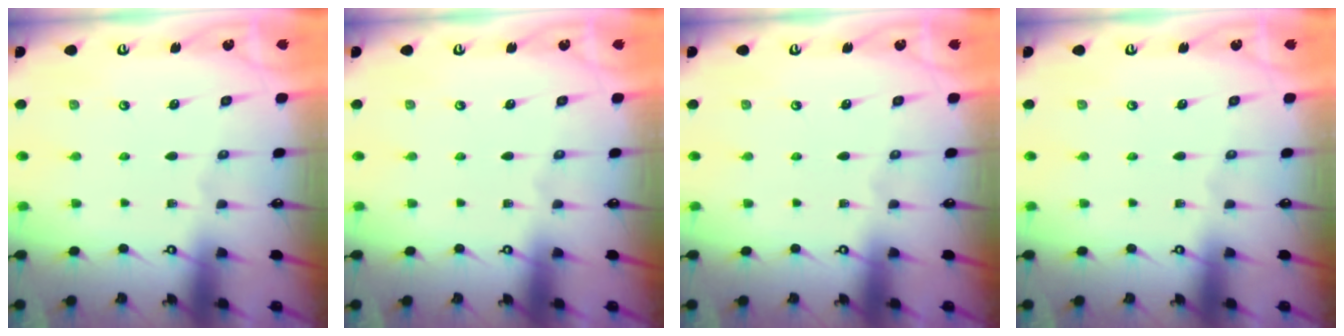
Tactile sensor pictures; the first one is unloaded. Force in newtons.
{"total": 0.0}
{"total": 0.0}
{"total": 0.0}